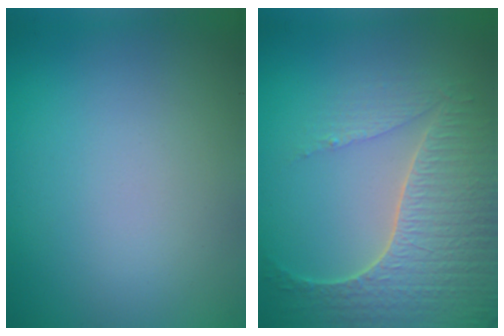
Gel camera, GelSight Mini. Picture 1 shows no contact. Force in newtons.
{"total": 5.9, "press": 4.8, "slide": 3.4}